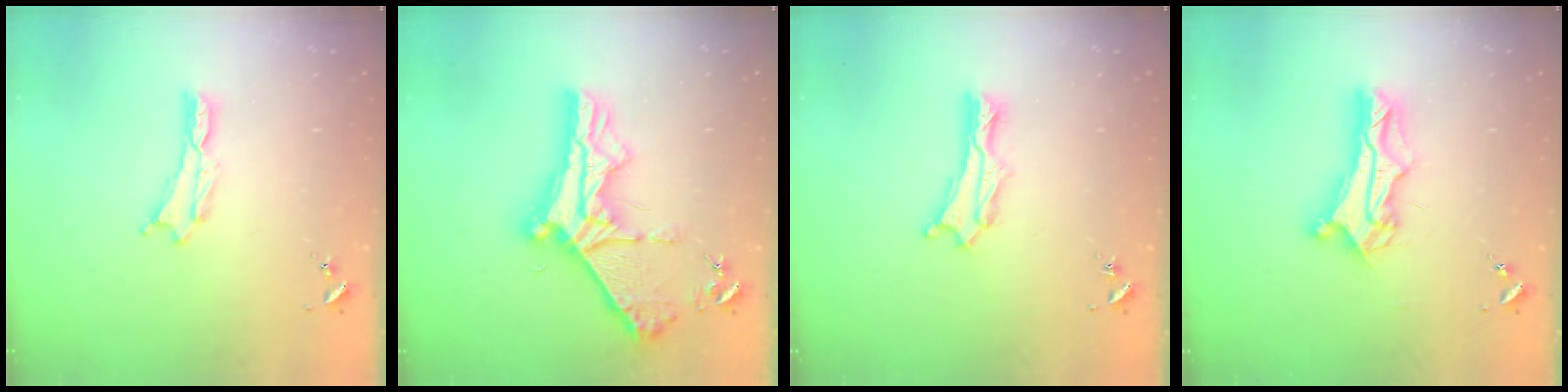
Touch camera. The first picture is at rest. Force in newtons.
{"total": 10.0, "press": 9.9, "slide": 1.3}
{"total": 1.1, "press": 1.1, "slide": 0.2}
{"total": 8.8, "press": 8.7, "slide": 0.7}